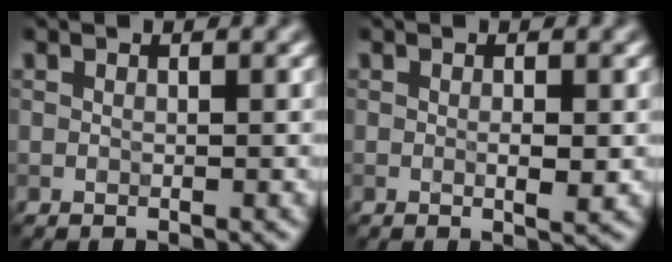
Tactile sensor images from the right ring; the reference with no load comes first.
{"total": 1.5, "force": [-0.1, 0.4, 1.5], "torque": [-0.023, -0.005, -0.002]}